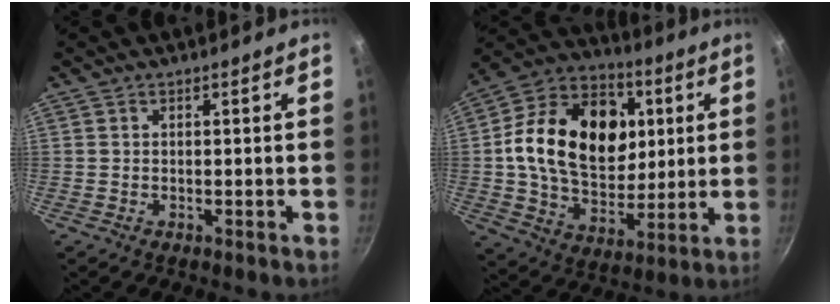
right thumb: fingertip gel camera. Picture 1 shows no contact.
{"total": 24.4, "force": [4.3, 17.3, 16.7], "torque": [-0.250, 0.006, 0.068]}